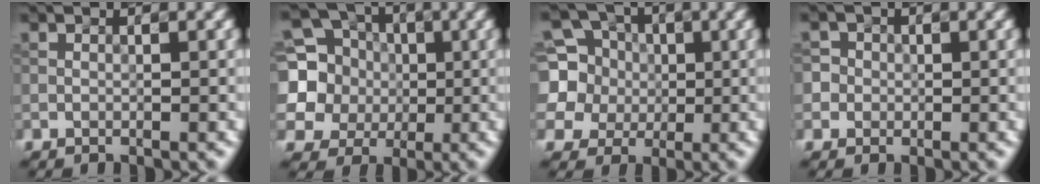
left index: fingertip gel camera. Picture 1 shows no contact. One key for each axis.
{"total": 11.8, "fx": 1.7, "fy": 10.7, "fz": 4.5, "tx": -0.147, "ty": 0.036, "tz": 0.005}
{"total": 9.1, "fx": 1.7, "fy": 8.3, "fz": 3.5, "tx": -0.105, "ty": 0.034, "tz": 0.012}
{"total": 2.8, "fx": 0.3, "fy": 2.7, "fz": 0.6, "tx": 0.016, "ty": 0.021, "tz": -0.020}